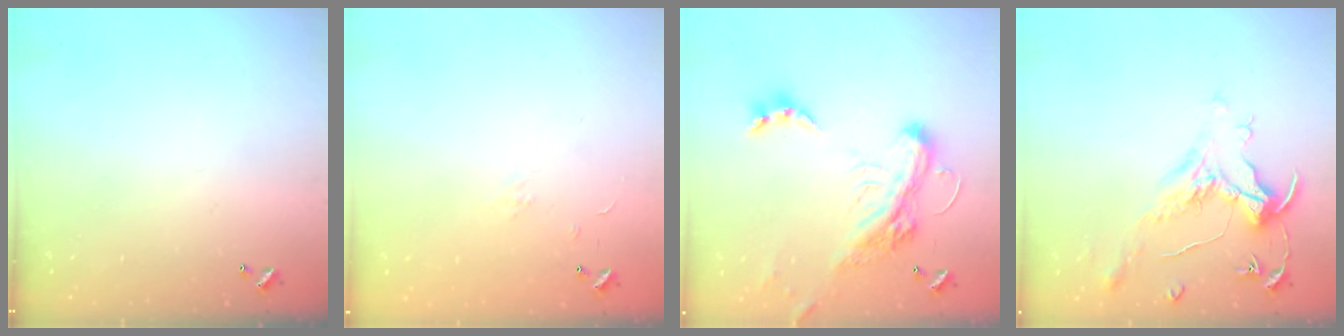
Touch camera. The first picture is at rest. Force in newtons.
{"total": 4.7, "press": 4.6, "slide": 0.7}
{"total": 7.8, "press": 7.6, "slide": 1.9}
{"total": 1.6, "press": 1.4, "slide": 0.7}